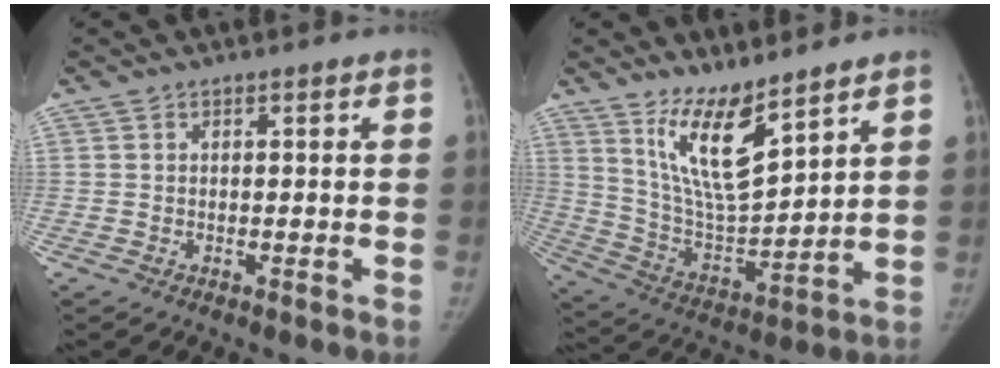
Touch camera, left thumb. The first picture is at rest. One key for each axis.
{"total": 12.9, "fx": 8.8, "fy": 3.4, "fz": 8.8, "tx": -0.142, "ty": -0.074, "tz": 0.183}